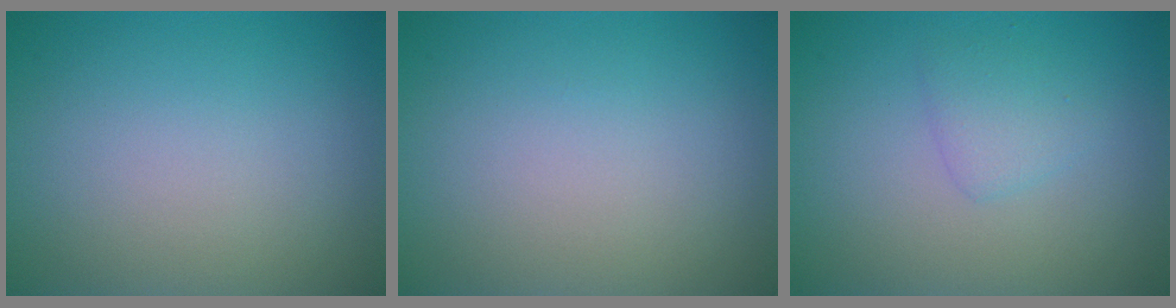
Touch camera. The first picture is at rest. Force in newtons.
{"total": 0.0}
{"total": 1.6, "press": 1.6, "slide": 0.1}